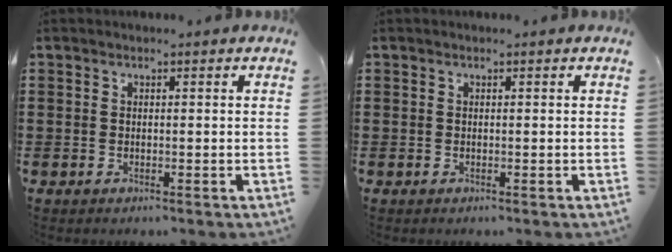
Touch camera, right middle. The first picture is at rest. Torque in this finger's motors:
{"motor_torque": [-0.01, 0.01, 0.02, -0.01]}